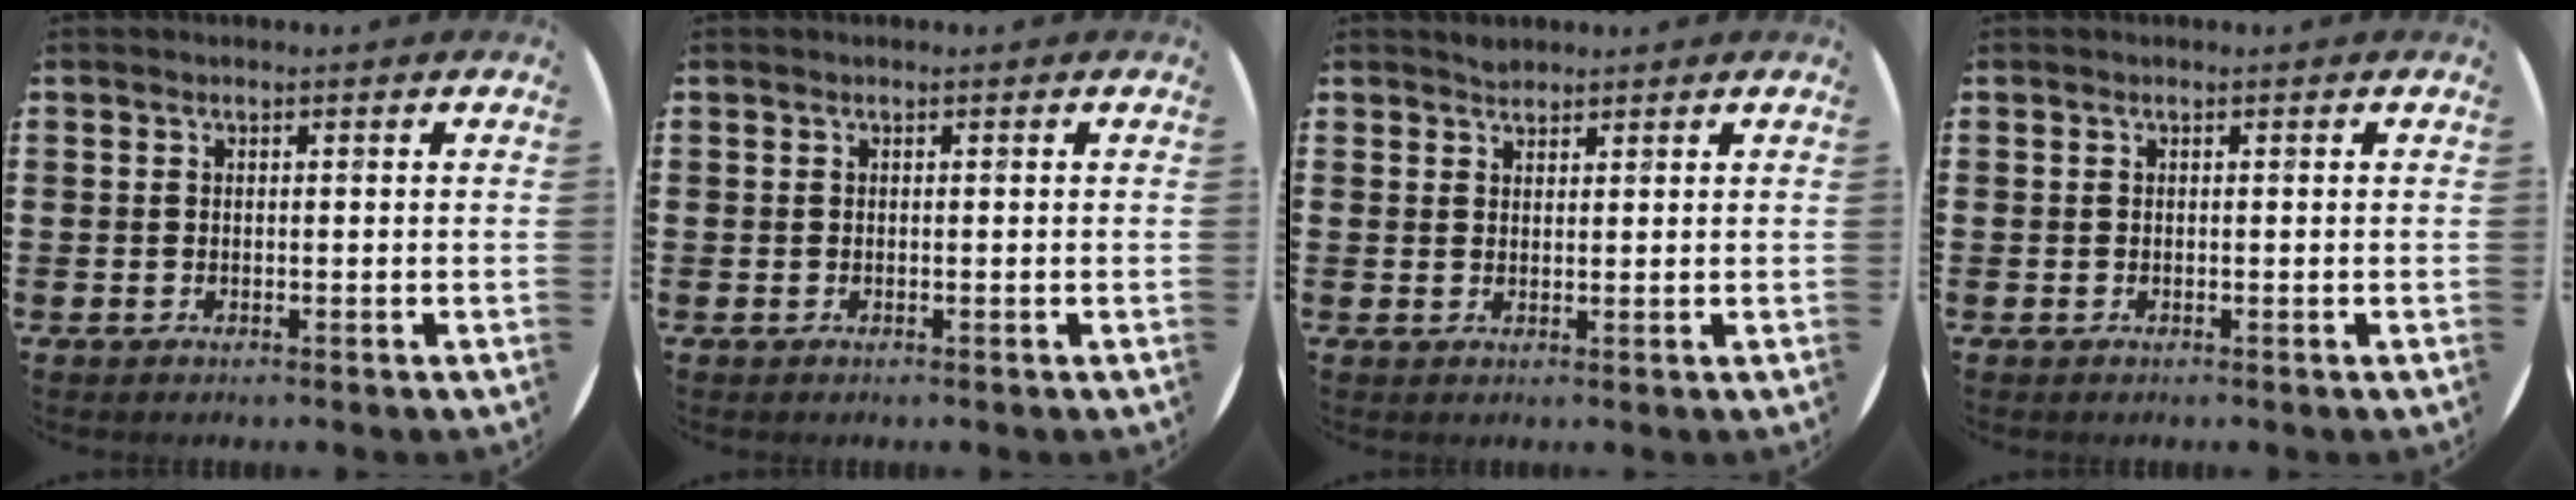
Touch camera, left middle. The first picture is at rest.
{"total": 0.0}
{"total": 1.4, "force": [1.4, 0.4, -0.1], "torque": [0.008, -0.002, 0.025]}
{"total": 0.0}